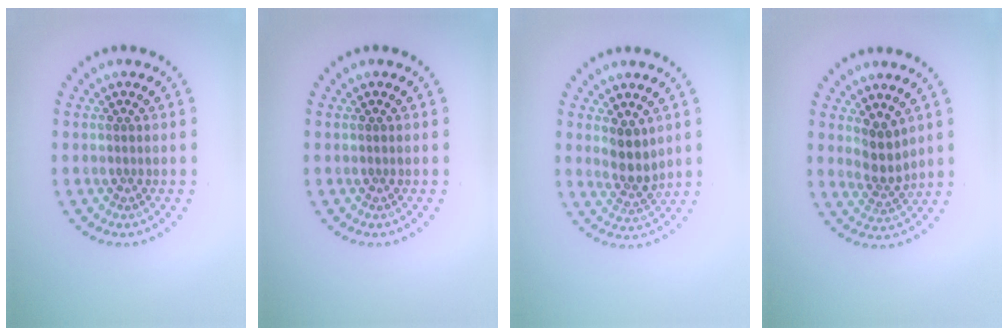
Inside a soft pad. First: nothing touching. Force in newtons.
{"total": 0.0}
{"total": 2.8, "press": 2.5, "slide": 1.3}
{"total": 2.5, "press": 2.0, "slide": 1.5}